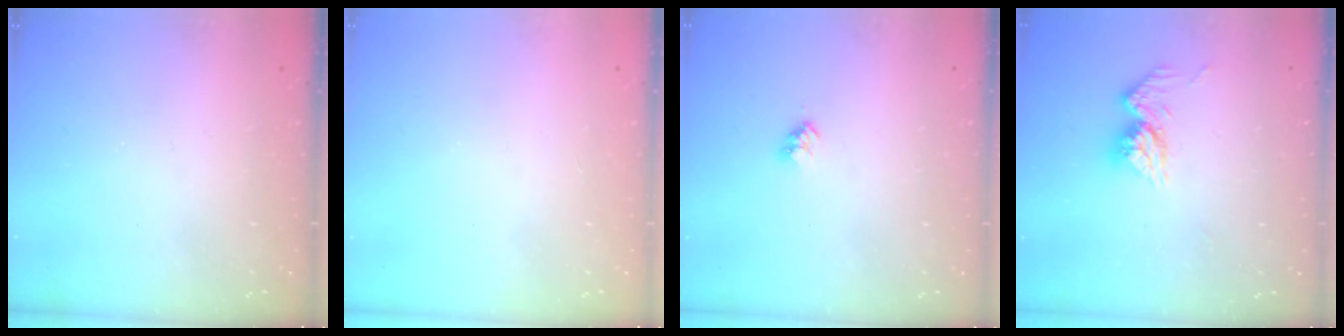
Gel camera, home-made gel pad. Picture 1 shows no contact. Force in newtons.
{"total": 0.0}
{"total": 2.8, "press": 2.8, "slide": 0.4}
{"total": 10.3, "press": 10.3, "slide": 0.9}